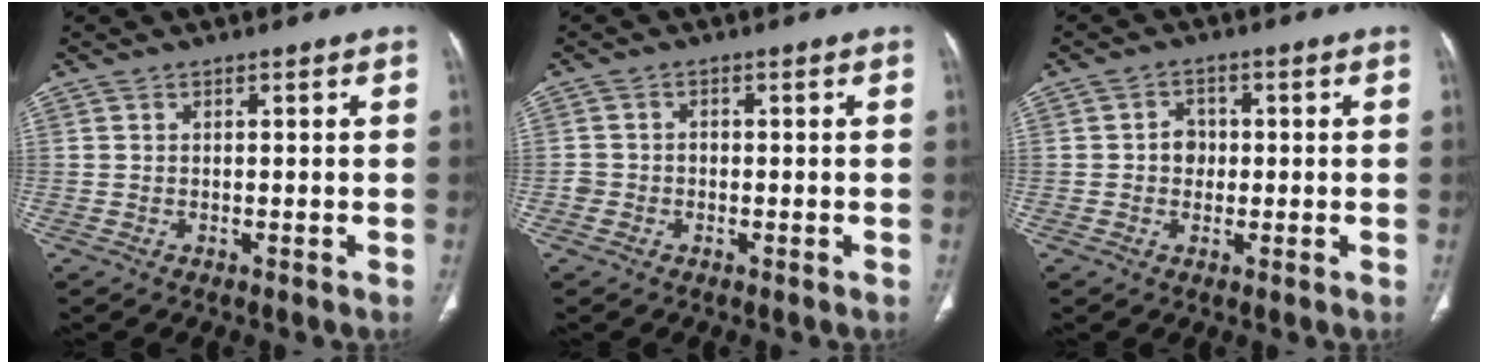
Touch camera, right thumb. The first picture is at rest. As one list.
[{"total": 2.0, "force": [-0.7, 1.8, 0.5], "torque": [-0.004, 0.013, -0.017]}, {"total": 3.4, "force": [0.0, 3.0, 1.7], "torque": [-0.005, 0.008, -0.006]}]